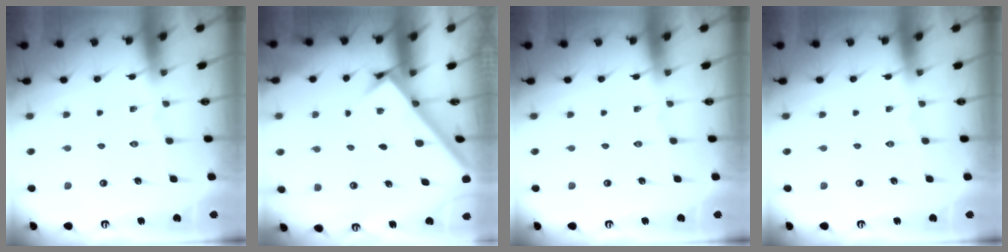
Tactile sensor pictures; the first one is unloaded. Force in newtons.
{"total": 2.4, "press": 2.4, "slide": 0.2}
{"total": 0.0}
{"total": 0.0}